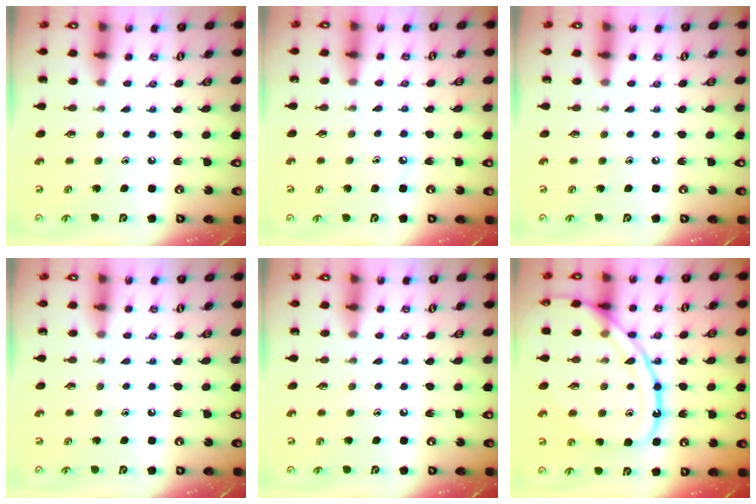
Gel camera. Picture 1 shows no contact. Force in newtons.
{"total": 2.7, "press": 2.7, "slide": 0.4}
{"total": 0.0}
{"total": 0.0}
{"total": 0.0}
{"total": 19.4, "press": 19.3, "slide": 1.9}